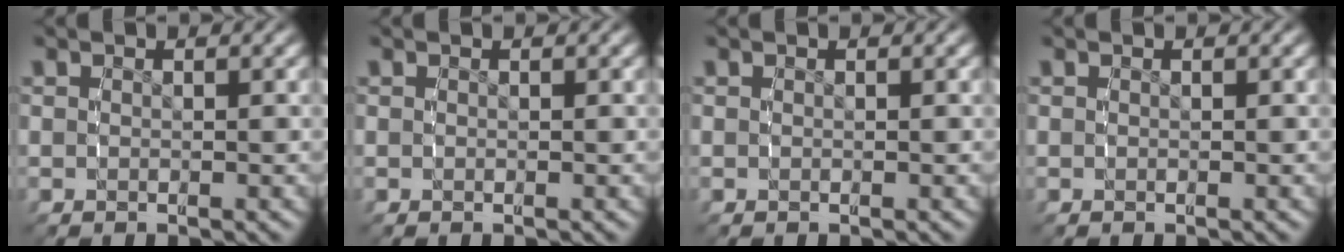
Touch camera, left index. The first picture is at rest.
{"total": 0.0}
{"total": 0.0}
{"total": 0.0}